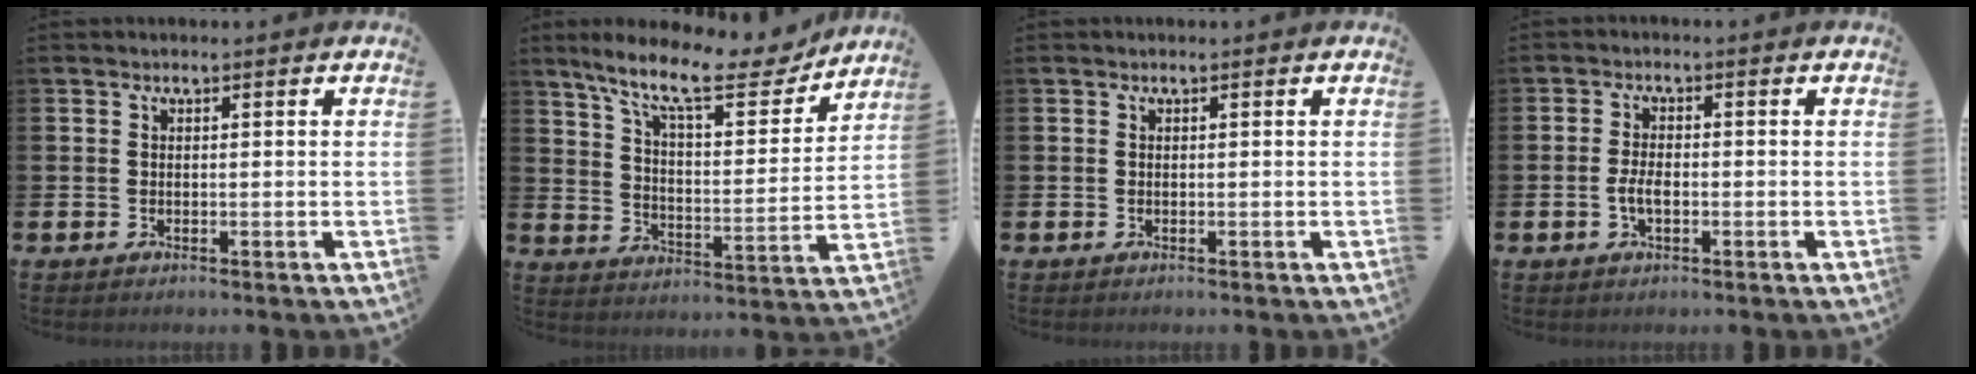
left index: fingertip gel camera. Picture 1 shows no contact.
{"total": 12.2, "force": [9.9, 3.0, 6.3], "torque": [-0.140, -0.057, 0.165]}
{"total": 0.0}
{"total": 2.6, "force": [-0.6, 1.3, 2.2], "torque": [-0.041, 0.003, -0.013]}